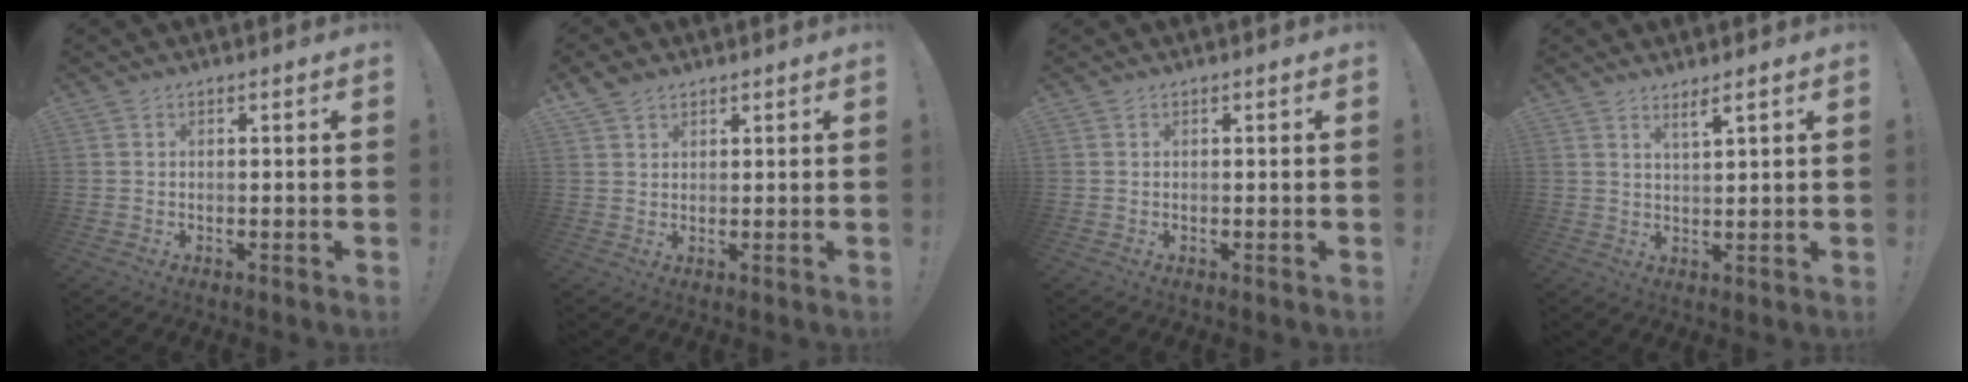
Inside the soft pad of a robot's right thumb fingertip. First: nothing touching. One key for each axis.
{"total": 3.6, "fx": 2.8, "fy": 2.1, "fz": 1.0, "tx": -0.013, "ty": -0.016, "tz": 0.053}
{"total": 0.0}
{"total": 3.4, "fx": 2.6, "fy": 0.0, "fz": 2.3, "tx": -0.041, "ty": -0.016, "tz": 0.042}